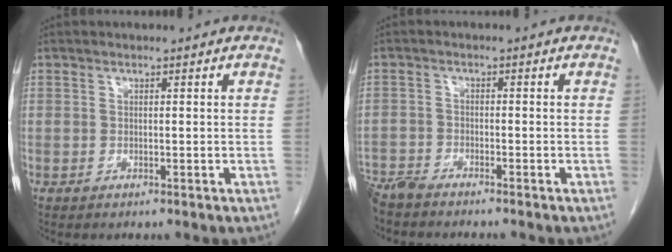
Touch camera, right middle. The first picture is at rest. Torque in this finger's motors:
{"motor_torque": [0.08, -0.77, 0.05, 0.02]}